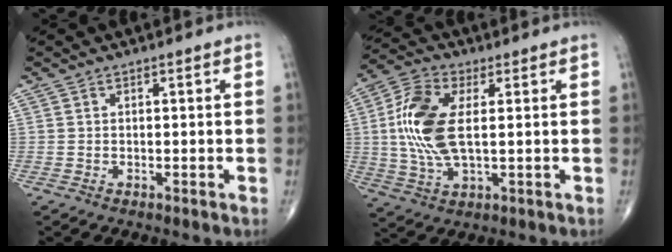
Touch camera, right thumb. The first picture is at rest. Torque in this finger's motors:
{"motor_torque": [-0.40, 0.83, 1.20, 0.31, 0.18]}